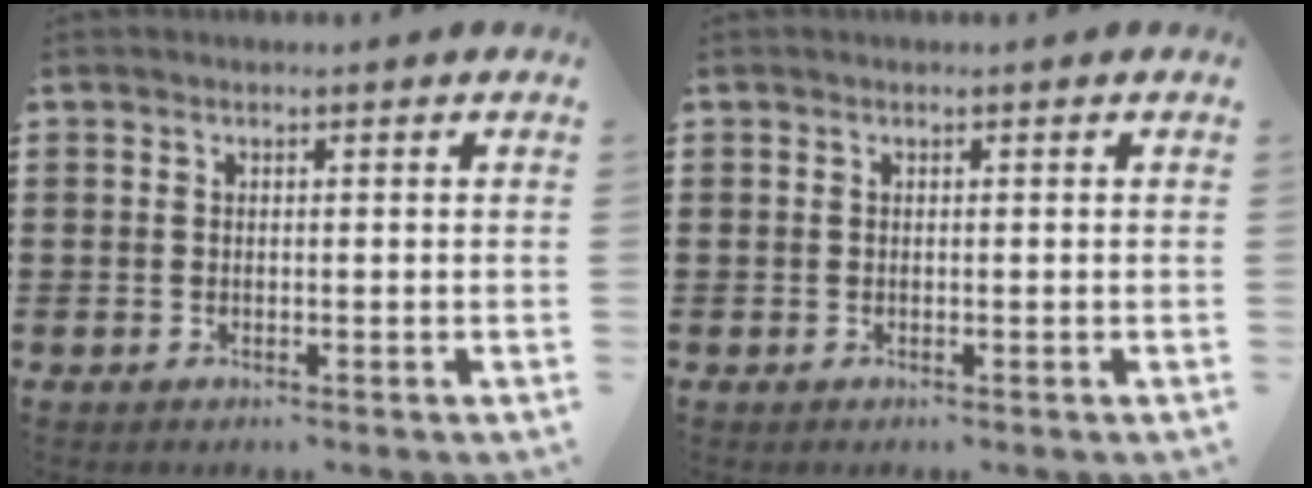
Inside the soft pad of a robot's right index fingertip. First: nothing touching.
{"total": 0.0}